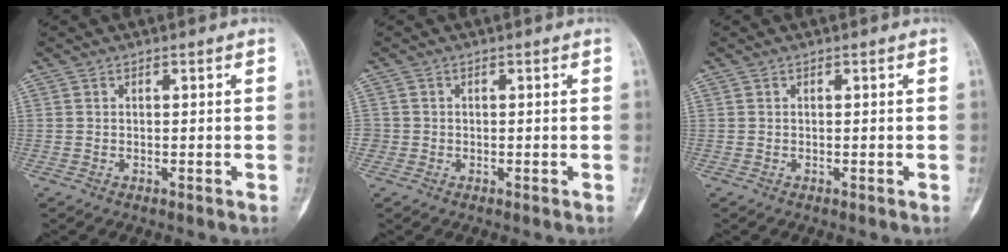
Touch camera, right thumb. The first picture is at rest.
{"total": 1.2, "force": [-0.3, 1.1, 0.0], "torque": [0.006, 0.006, -0.009]}
{"total": 0.0}